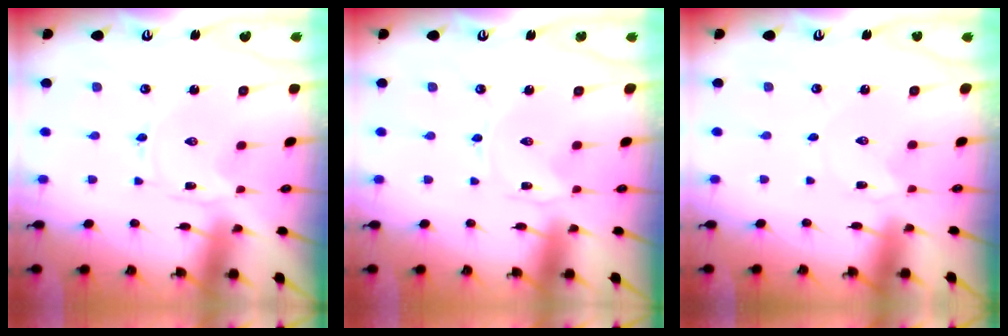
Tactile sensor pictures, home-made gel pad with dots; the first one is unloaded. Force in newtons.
{"total": 0.0}
{"total": 1.8, "press": 1.8, "slide": 0.3}